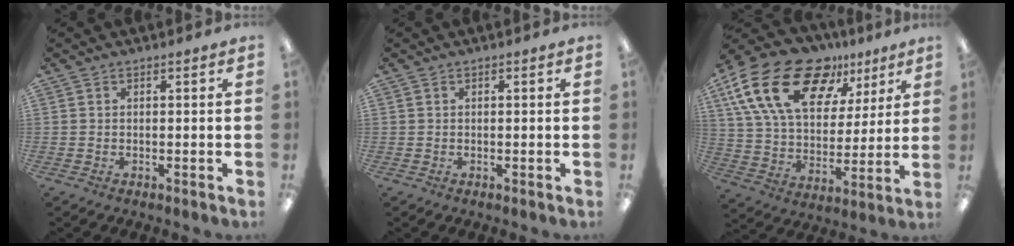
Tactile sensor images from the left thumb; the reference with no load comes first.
{"total": 0.0}
{"total": 23.2, "force": [12.5, 13.2, 14.4], "torque": [-0.268, -0.057, 0.224]}